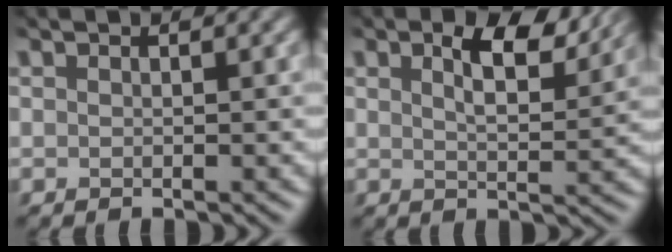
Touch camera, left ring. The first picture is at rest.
{"total": 3.8, "force": [1.9, 1.3, 3.0], "torque": [-0.069, -0.010, 0.042]}